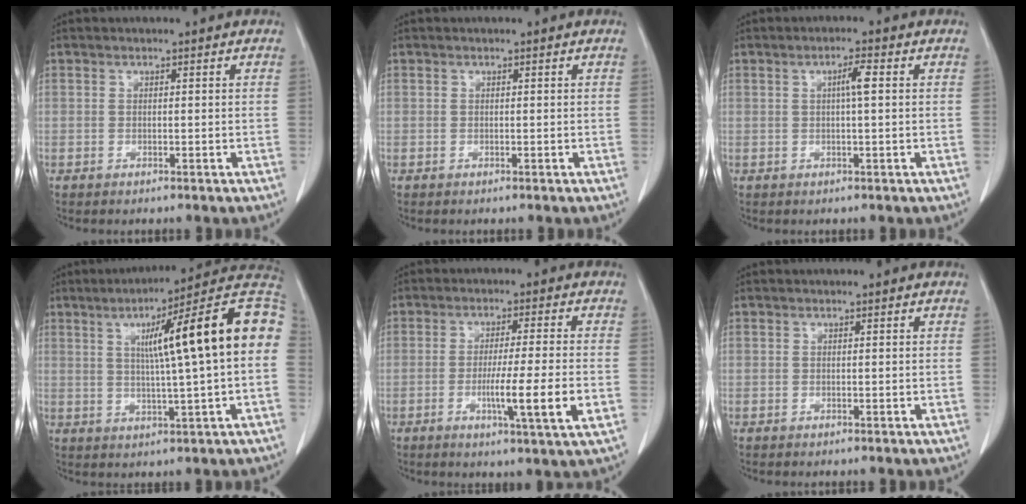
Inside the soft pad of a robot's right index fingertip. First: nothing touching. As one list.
[{"total": 0.0}, {"total": 2.5, "force": [0.4, 0.0, 2.5], "torque": [-0.043, 0.003, 0.007]}, {"total": 18.9, "force": [3.3, 0.2, 18.6], "torque": [-0.245, 0.034, 0.036]}, {"total": 9.2, "force": [-2.3, -0.8, 8.9], "torque": [-0.145, -0.022, -0.040]}, {"total": 0.0}]